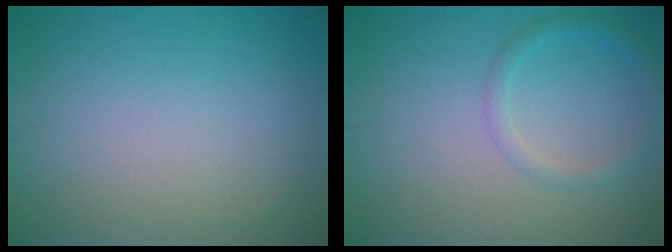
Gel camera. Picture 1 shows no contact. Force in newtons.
{"total": 1.9, "press": 1.9, "slide": 0.2}